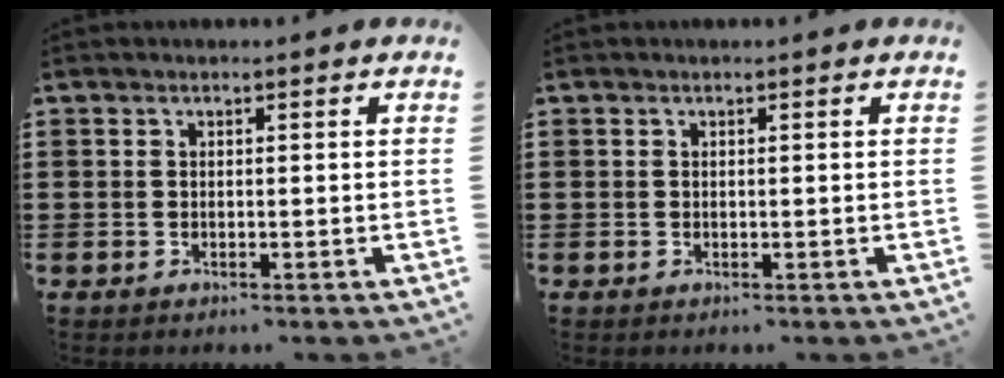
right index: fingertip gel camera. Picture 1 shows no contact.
{"total": 0.0}